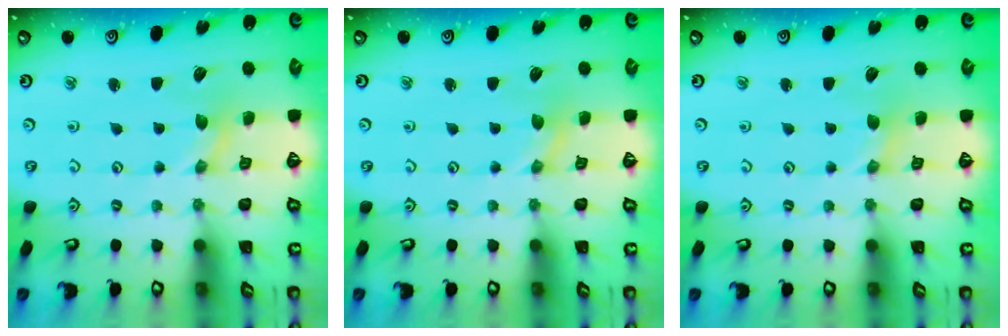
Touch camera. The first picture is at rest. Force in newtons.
{"total": 0.0}
{"total": 0.0}